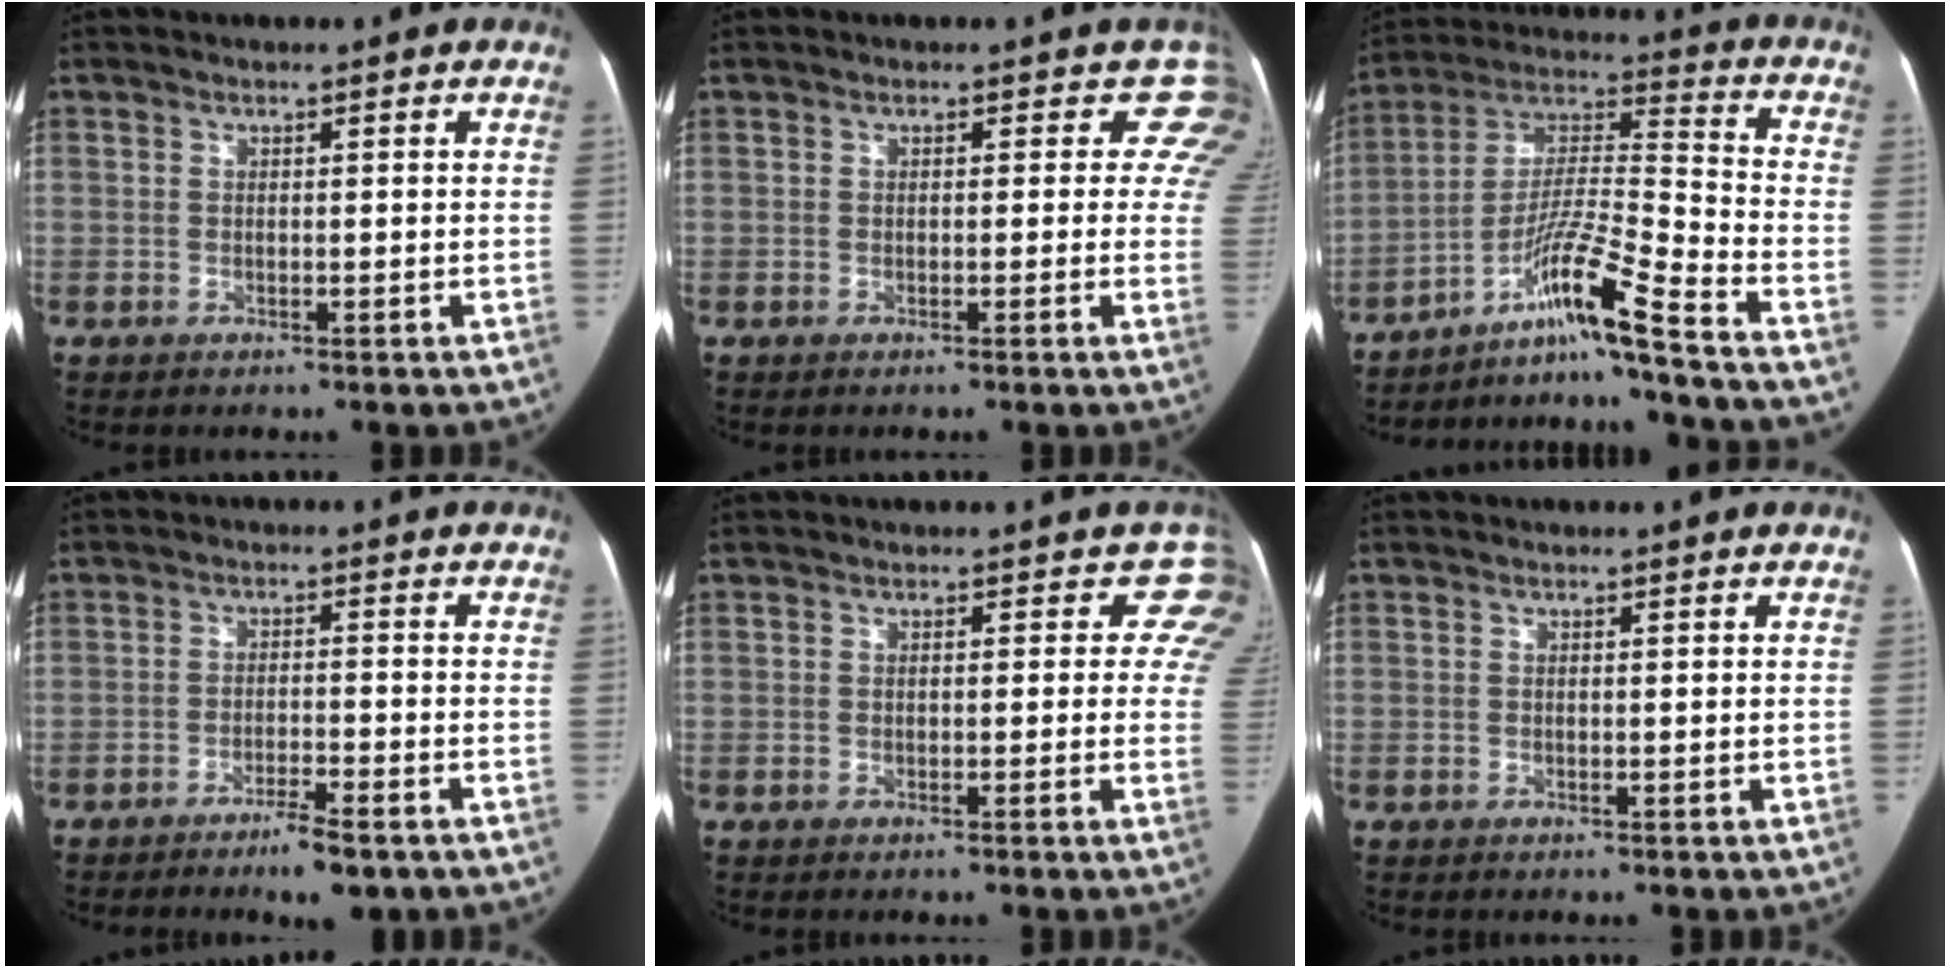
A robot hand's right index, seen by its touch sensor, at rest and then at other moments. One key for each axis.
{"total": 4.8, "fx": 3.2, "fy": 3.4, "fz": 1.4, "tx": 0.016, "ty": -0.003, "tz": 0.004}
{"total": 14.1, "fx": -10.4, "fy": -2.6, "fz": 9.1, "tx": -0.174, "ty": 0.007, "tz": -0.180}
{"total": 5.2, "fx": -3.7, "fy": 0.4, "fz": 3.6, "tx": -0.062, "ty": -0.008, "tz": -0.059}
{"total": 4.1, "fx": 2.3, "fy": 3.0, "fz": 1.6, "tx": 0.012, "ty": -0.002, "tz": -0.002}
{"total": 0.0}